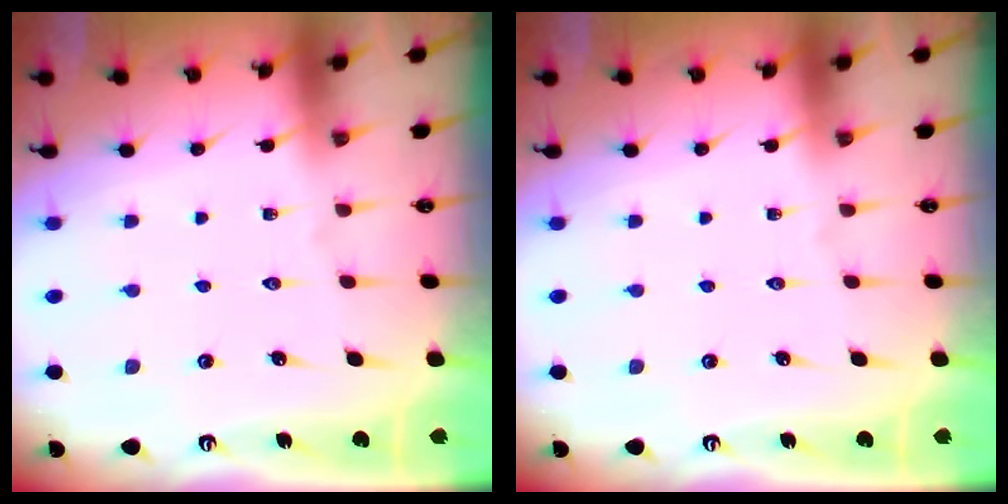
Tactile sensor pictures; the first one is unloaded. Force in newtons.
{"total": 0.0}